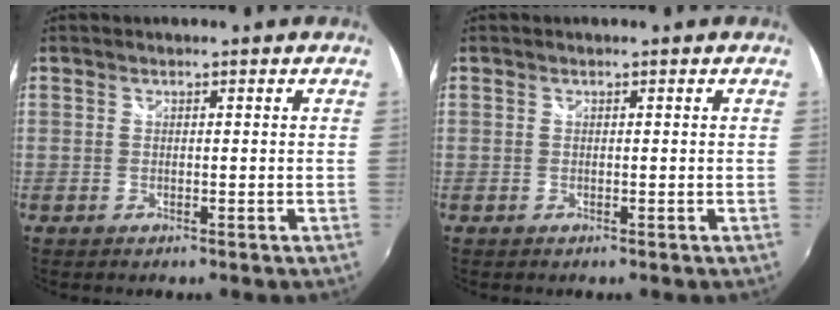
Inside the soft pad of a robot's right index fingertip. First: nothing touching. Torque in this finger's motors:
{"motor_torque": [0.09, 0.05, 0.00, 0.00]}